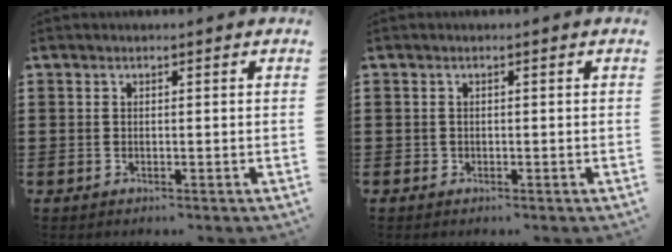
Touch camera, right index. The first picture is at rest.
{"total": 0.5, "force": [-0.1, 0.5, 0.1], "torque": [-0.002, 0.004, -0.003]}